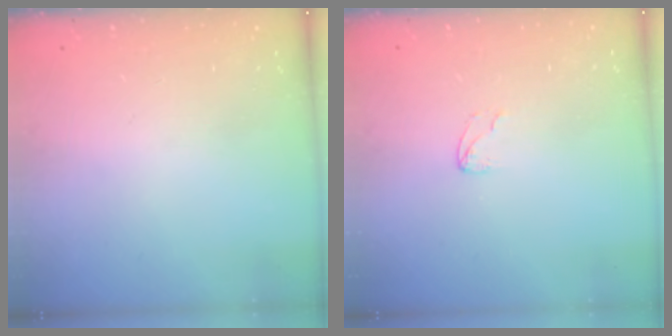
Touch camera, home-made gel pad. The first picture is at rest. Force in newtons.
{"total": 3.6, "press": 3.6, "slide": 0.3}